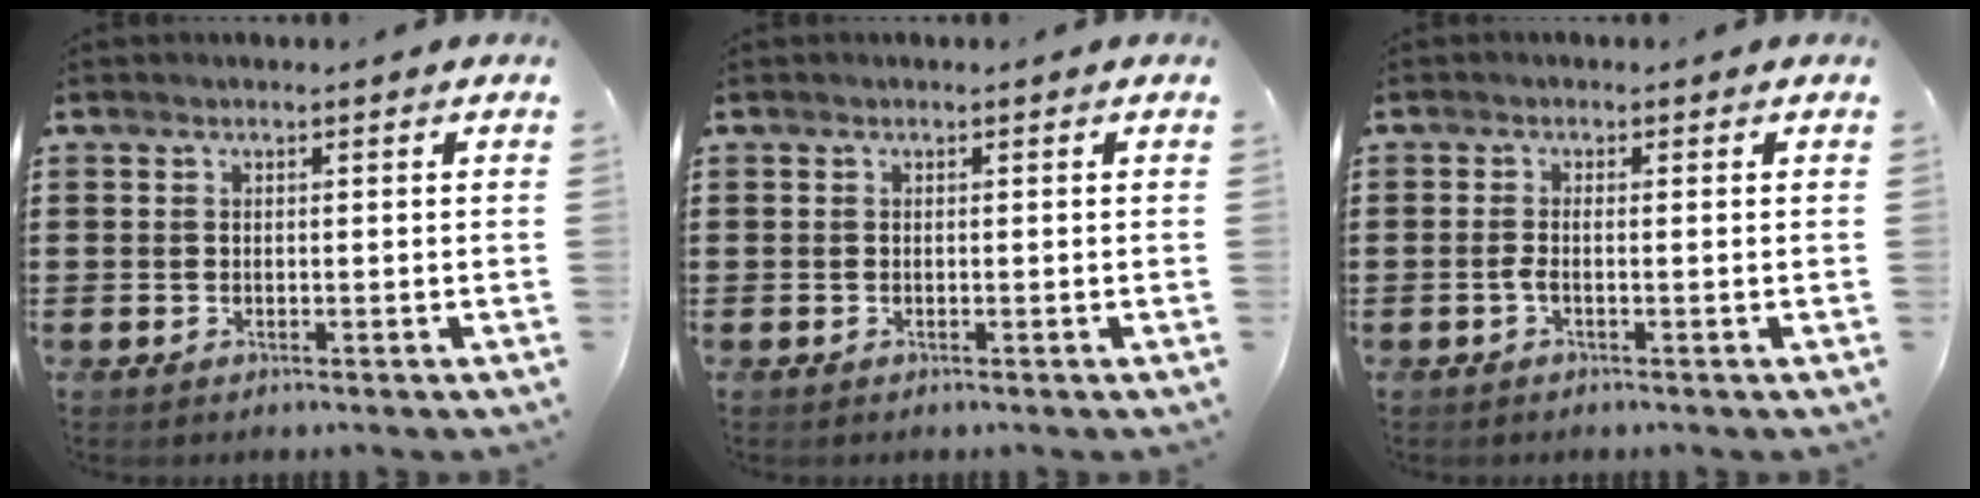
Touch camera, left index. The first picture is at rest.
{"total": 0.0}
{"total": 1.2, "force": [-0.5, 0.0, 1.1], "torque": [-0.022, -0.002, -0.008]}